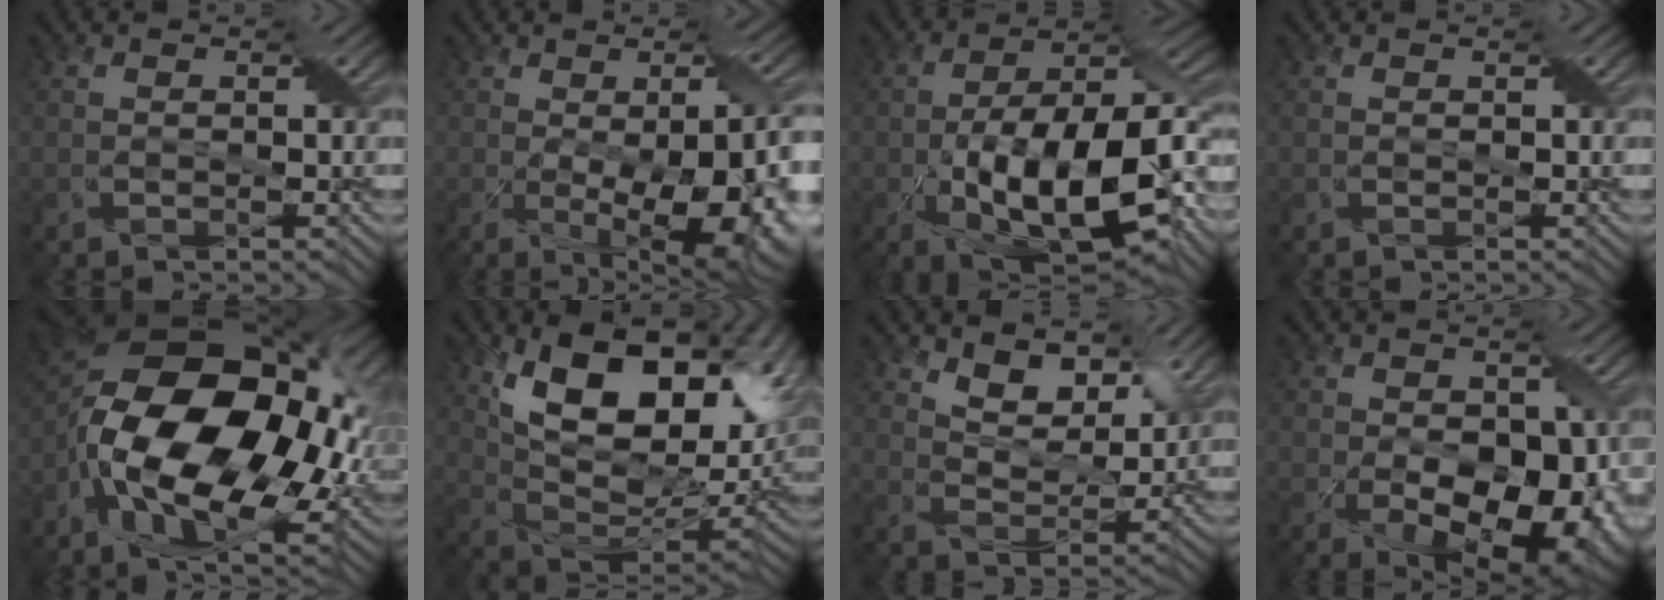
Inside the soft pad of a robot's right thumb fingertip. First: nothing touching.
{"total": 13.5, "force": [-2.7, 6.0, 11.8], "torque": [-0.158, -0.045, -0.009]}
{"total": 17.4, "force": [-5.3, 7.7, 14.6], "torque": [-0.239, -0.020, -0.092]}
{"total": 0.0}
{"total": 20.1, "force": [-3.0, 11.4, 16.2], "torque": [-0.341, -0.017, -0.052]}
{"total": 18.4, "force": [7.5, 9.7, 13.7], "torque": [-0.223, 0.003, 0.134]}
{"total": 5.5, "force": [4.2, 2.5, 2.5], "torque": [-0.051, -0.012, 0.069]}
{"total": 14.7, "force": [-4.2, 8.8, 11.0], "torque": [-0.135, -0.029, -0.041]}